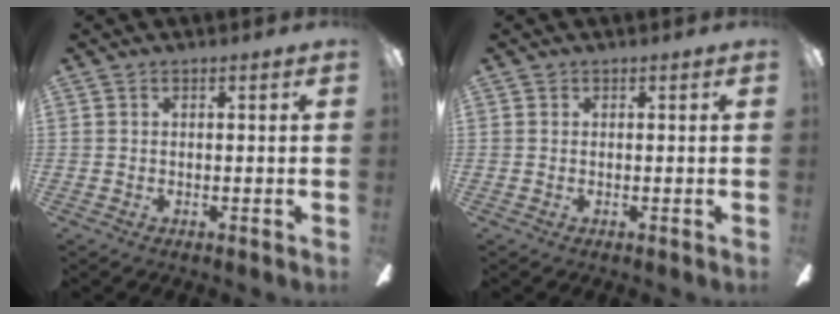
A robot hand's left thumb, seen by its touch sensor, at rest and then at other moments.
{"total": 0.0}